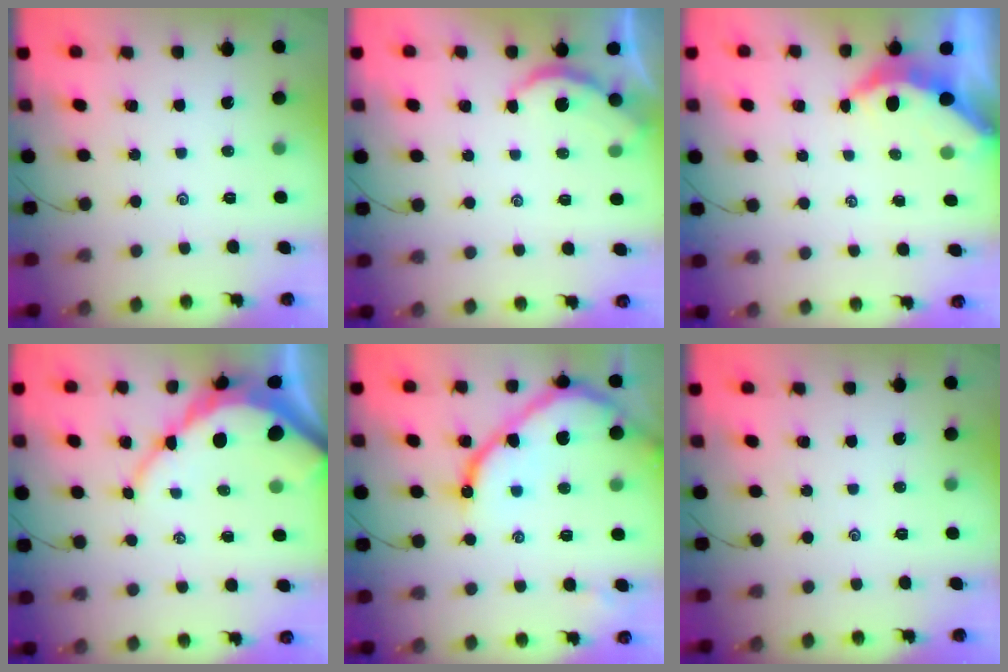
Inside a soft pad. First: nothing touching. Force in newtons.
{"total": 2.6, "press": 2.6, "slide": 0.2}
{"total": 4.0, "press": 4.0, "slide": 0.4}
{"total": 11.1, "press": 11.0, "slide": 1.2}
{"total": 14.5, "press": 14.4, "slide": 1.5}
{"total": 0.0}